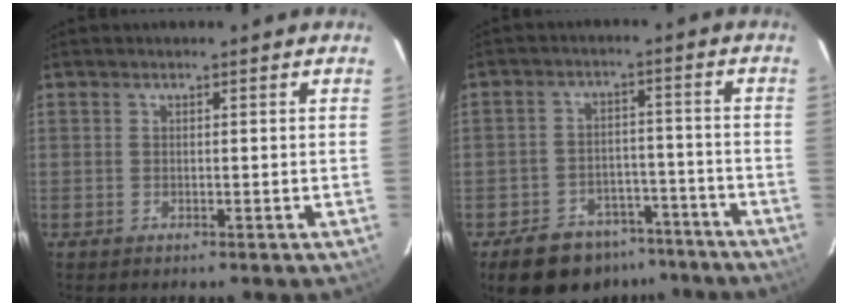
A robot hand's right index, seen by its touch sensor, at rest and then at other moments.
{"total": 13.5, "force": [-9.8, 7.9, 4.8], "torque": [-0.111, 0.023, -0.124]}